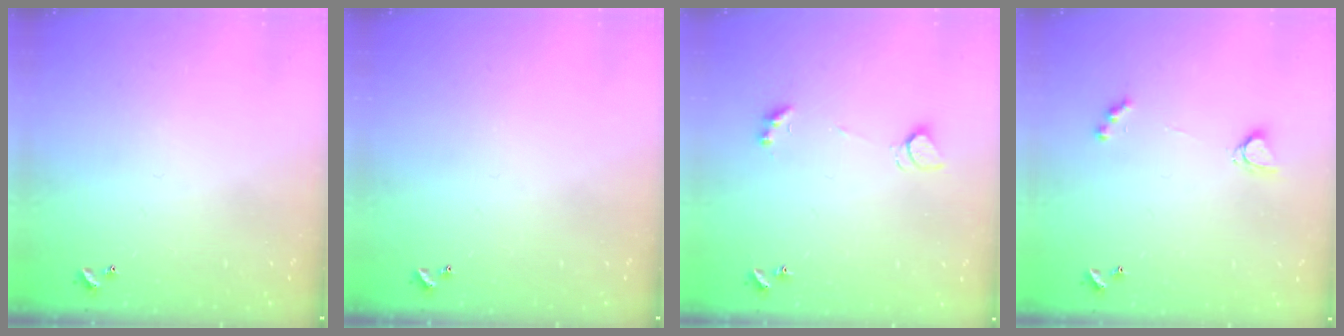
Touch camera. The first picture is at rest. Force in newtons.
{"total": 0.0}
{"total": 3.2, "press": 3.1, "slide": 0.7}
{"total": 3.3, "press": 3.3, "slide": 0.3}